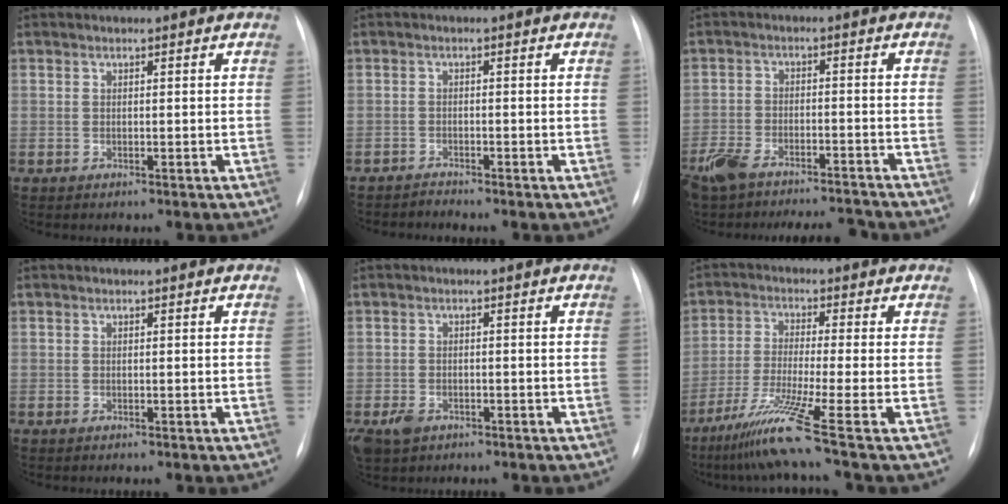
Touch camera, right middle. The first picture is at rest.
{"total": 1.2, "force": [-1.1, -0.2, -0.5], "torque": [0.012, -0.008, -0.021]}
{"total": 12.2, "force": [-10.8, 3.1, 4.8], "torque": [-0.091, 0.011, -0.169]}
{"total": 0.0}
{"total": 4.0, "force": [-2.3, 2.7, 1.8], "torque": [-0.042, -0.004, -0.034]}
{"total": 9.8, "force": [-6.4, -2.7, 6.9], "torque": [-0.132, -0.041, -0.122]}